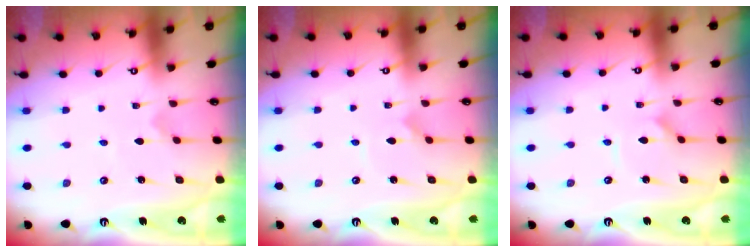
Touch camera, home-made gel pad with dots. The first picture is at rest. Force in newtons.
{"total": 1.6, "press": 1.6, "slide": 0.1}
{"total": 1.7, "press": 1.6, "slide": 0.3}